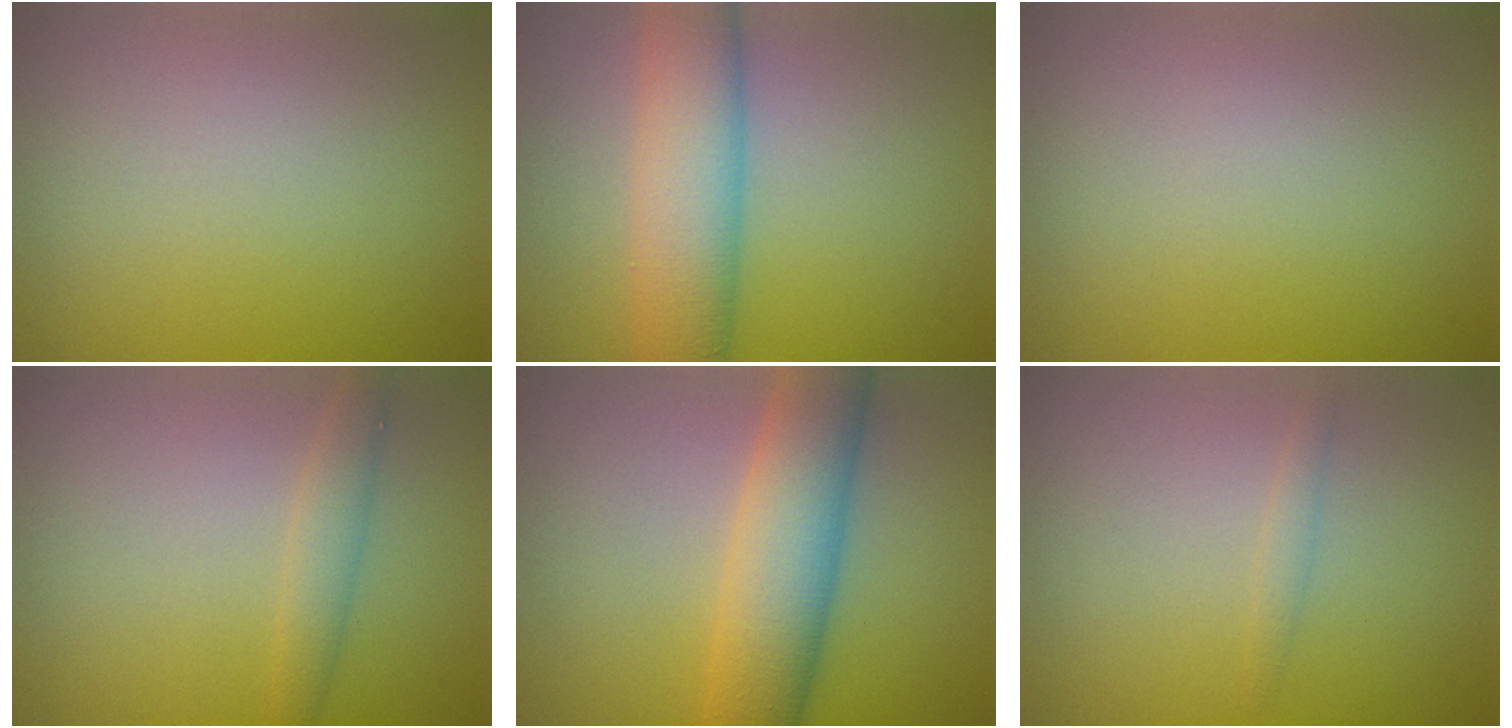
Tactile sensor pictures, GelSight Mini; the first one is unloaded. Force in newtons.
{"total": 7.2, "press": 7.2, "slide": 0.3}
{"total": 0.0}
{"total": 1.9, "press": 1.9, "slide": 0.1}
{"total": 7.7, "press": 7.7, "slide": 0.3}
{"total": 0.9, "press": 0.9, "slide": 0.0}